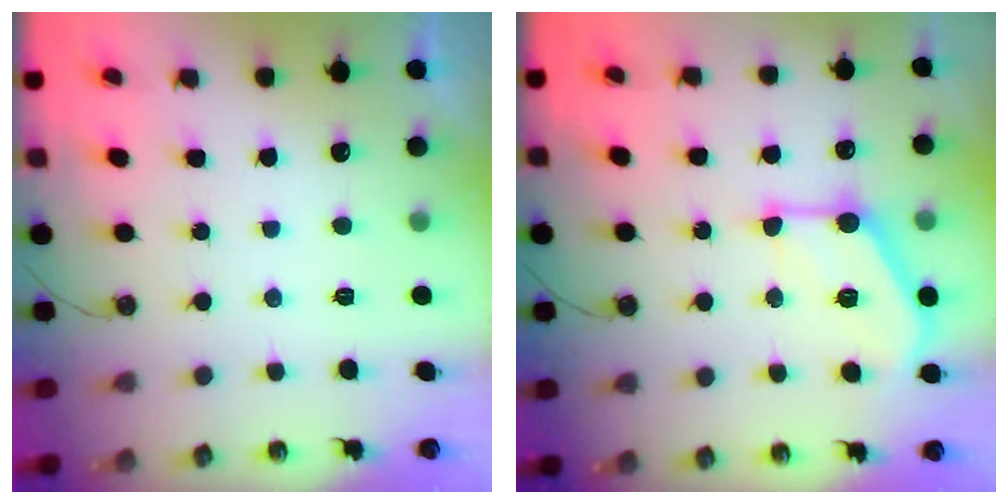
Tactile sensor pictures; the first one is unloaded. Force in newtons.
{"total": 14.8, "press": 14.8, "slide": 1.2}